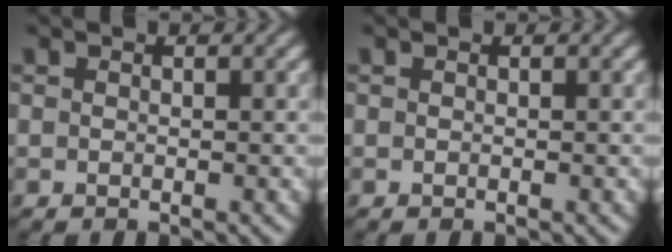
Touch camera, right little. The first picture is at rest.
{"total": 0.0}